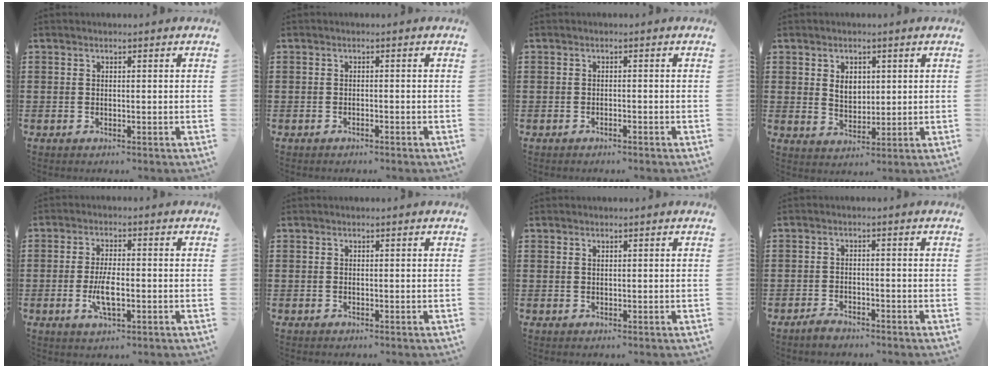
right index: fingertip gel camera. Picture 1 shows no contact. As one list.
[{"total": 0.6, "force": [-0.6, 0.0, 0.2], "torque": [-0.006, -0.002, -0.012]}, {"total": 0.7, "force": [-0.6, -0.1, 0.2], "torque": [-0.008, -0.003, -0.012]}, {"total": 3.5, "force": [1.2, 2.5, 2.1], "torque": [-0.042, 0.006, 0.019]}, {"total": 5.4, "force": [-1.2, 1.7, 4.9], "torque": [-0.105, -0.007, -0.024]}, {"total": 0.0}, {"total": 0.7, "force": [0.4, 0.4, 0.4], "torque": [-0.010, 0.003, 0.009]}, {"total": 1.8, "force": [-1.7, 0.4, 0.3], "torque": [-0.010, 0.002, -0.035]}]